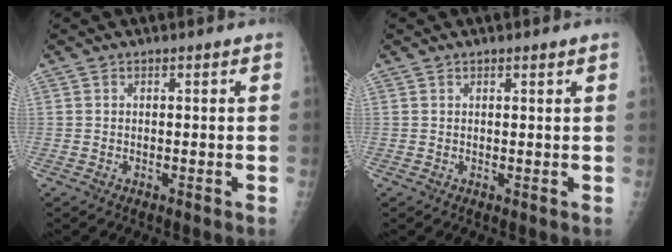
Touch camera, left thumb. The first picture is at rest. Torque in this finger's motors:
{"motor_torque": [-0.16, -0.21, -0.24, -0.27, 0.02]}